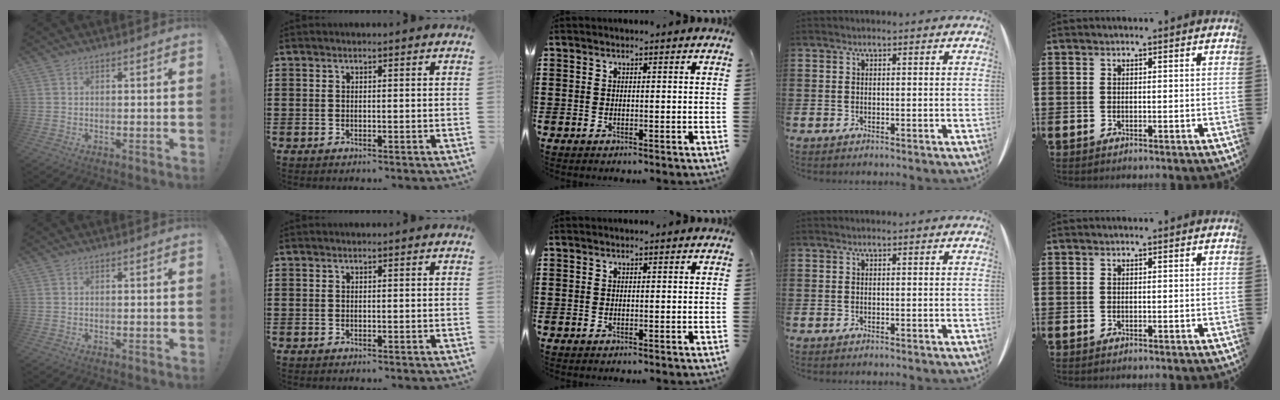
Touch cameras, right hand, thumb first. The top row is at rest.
{}